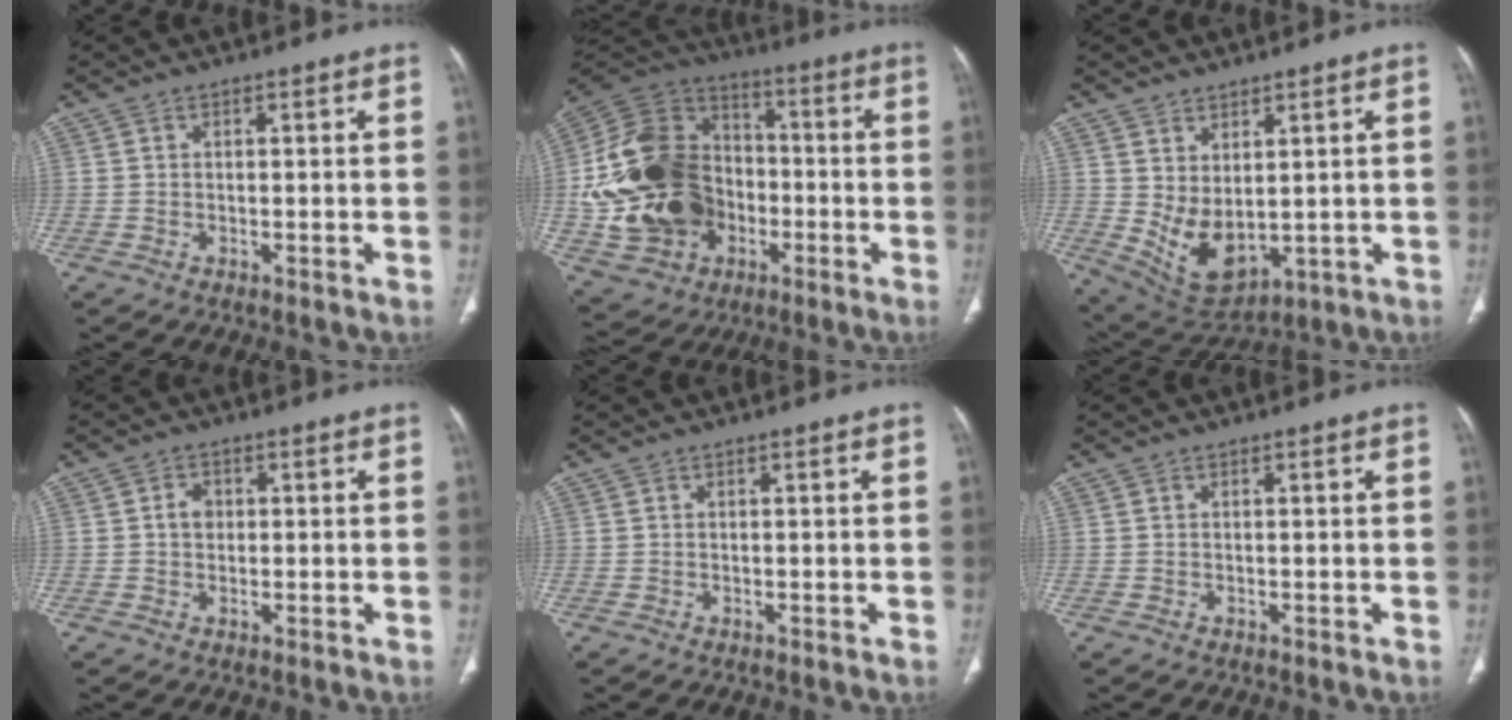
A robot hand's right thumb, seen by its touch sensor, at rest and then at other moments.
{"total": 25.5, "force": [-4.0, 20.2, 15.1], "torque": [-0.275, 0.035, -0.055]}
{"total": 8.5, "force": [1.2, 4.9, 6.9], "torque": [-0.112, -0.023, 0.053]}
{"total": 2.6, "force": [0.2, 2.1, 1.5], "torque": [-0.014, 0.007, 0.003]}
{"total": 0.0}
{"total": 0.0}